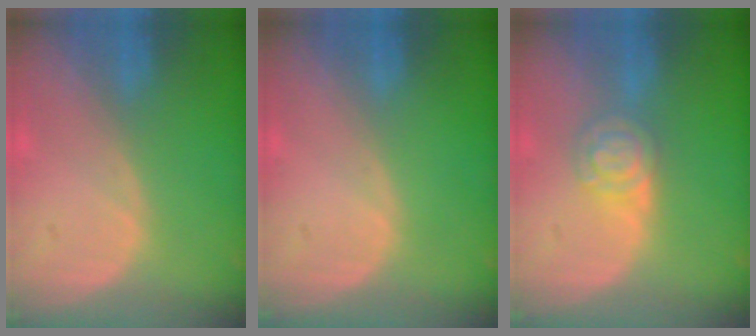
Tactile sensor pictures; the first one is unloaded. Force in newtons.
{"total": 0.0}
{"total": 4.8, "press": 4.8, "slide": 0.2}